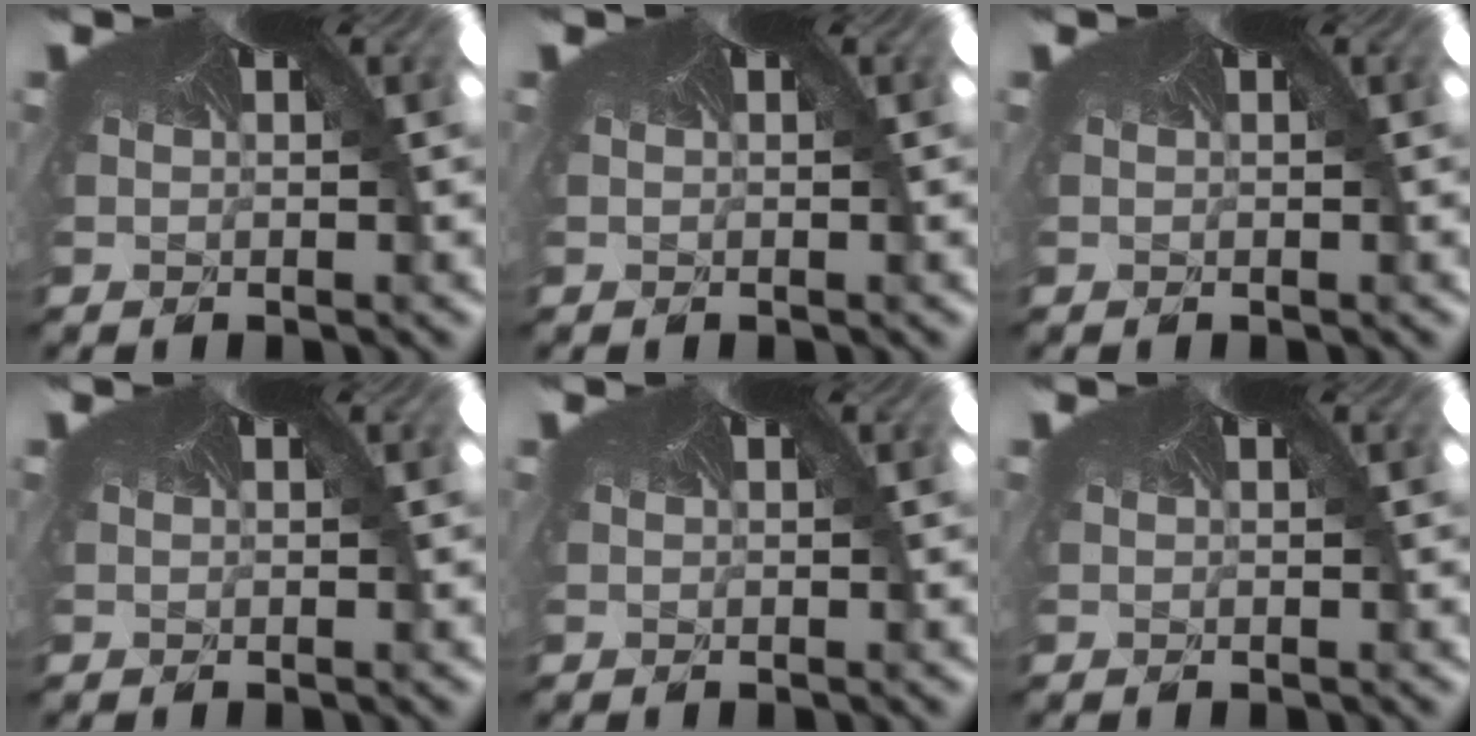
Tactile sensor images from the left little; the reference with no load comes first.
{"total": 0.0}
{"total": 0.0}
{"total": 0.0}
{"total": 0.0}
{"total": 0.0}